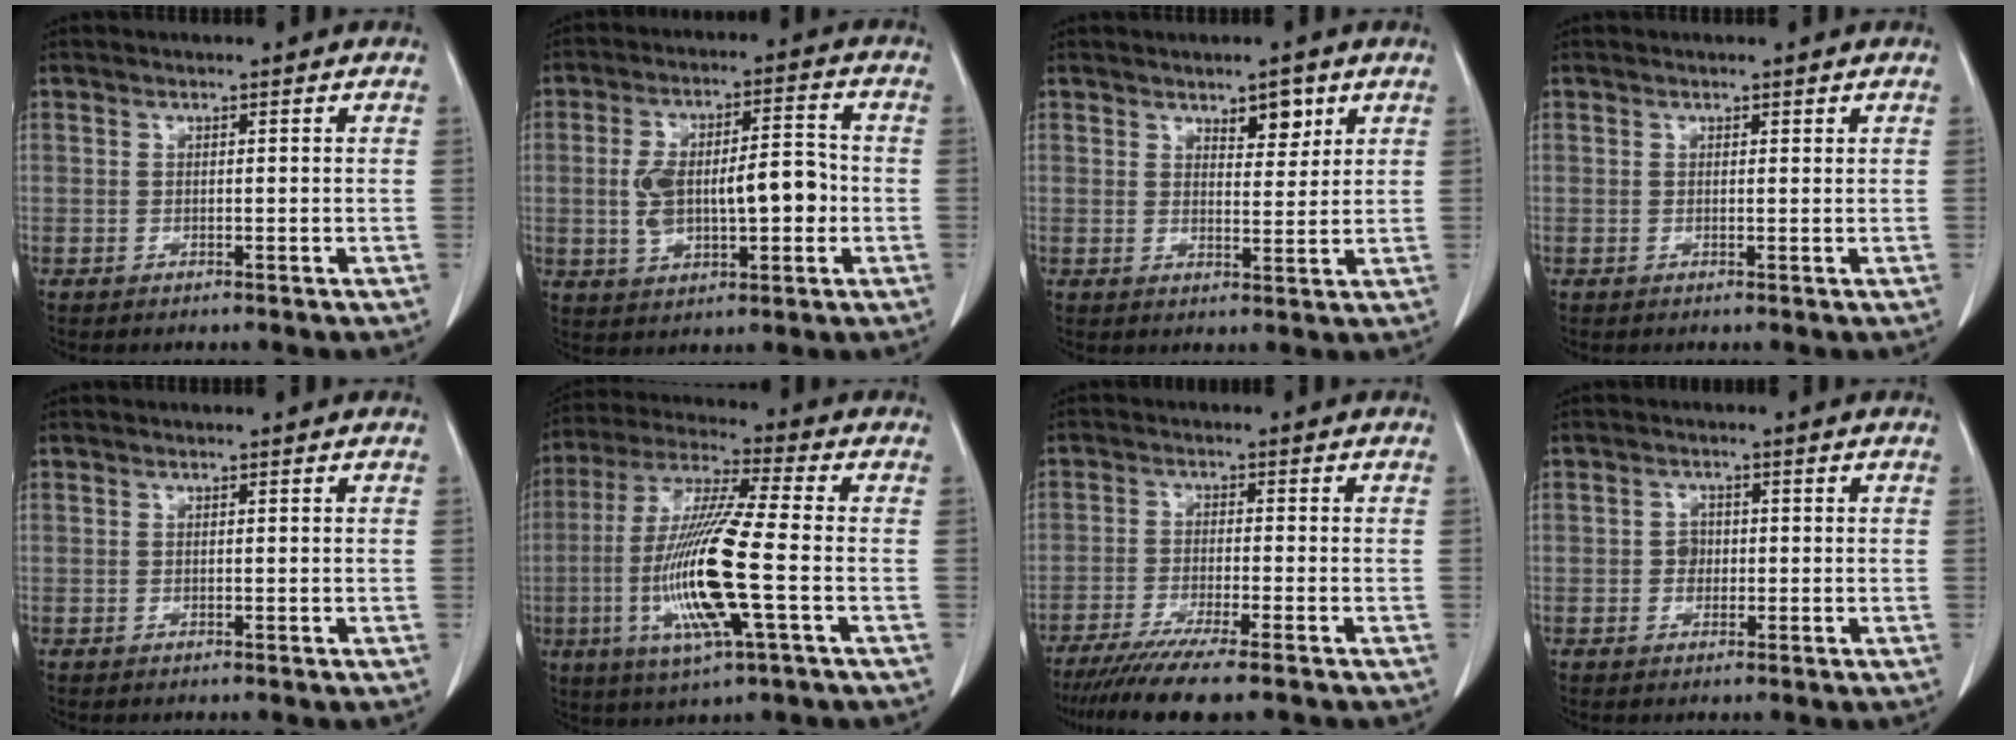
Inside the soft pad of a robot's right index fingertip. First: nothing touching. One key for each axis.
{"total": 11.5, "fx": -0.9, "fy": 4.5, "fz": 10.5, "tx": -0.194, "ty": 0.023, "tz": -0.006}
{"total": 3.8, "fx": 2.4, "fy": 1.6, "fz": 2.5, "tx": -0.031, "ty": -0.004, "tz": 0.038}
{"total": 0.0}
{"total": 0.0}
{"total": 16.1, "fx": -3.4, "fy": 0.8, "fz": 15.7, "tx": -0.328, "ty": -0.014, "tz": -0.067}
{"total": 10.4, "fx": -8.3, "fy": -0.2, "fz": 6.2, "tx": -0.087, "ty": -0.028, "tz": -0.132}
{"total": 1.8, "fx": -0.2, "fy": 1.6, "fz": 0.9, "tx": -0.012, "ty": 0.005, "tz": -0.004}